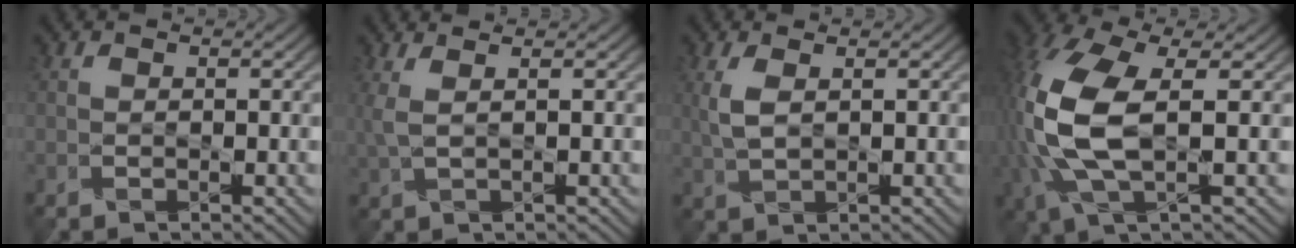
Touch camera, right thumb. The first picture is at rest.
{"total": 2.6, "force": [1.3, 0.6, 2.2], "torque": [-0.062, 0.008, 0.025]}
{"total": 3.1, "force": [1.1, 1.3, 2.6], "torque": [-0.076, 0.006, 0.023]}
{"total": 11.9, "force": [0.0, 5.5, 10.5], "torque": [-0.286, 0.001, -0.001]}